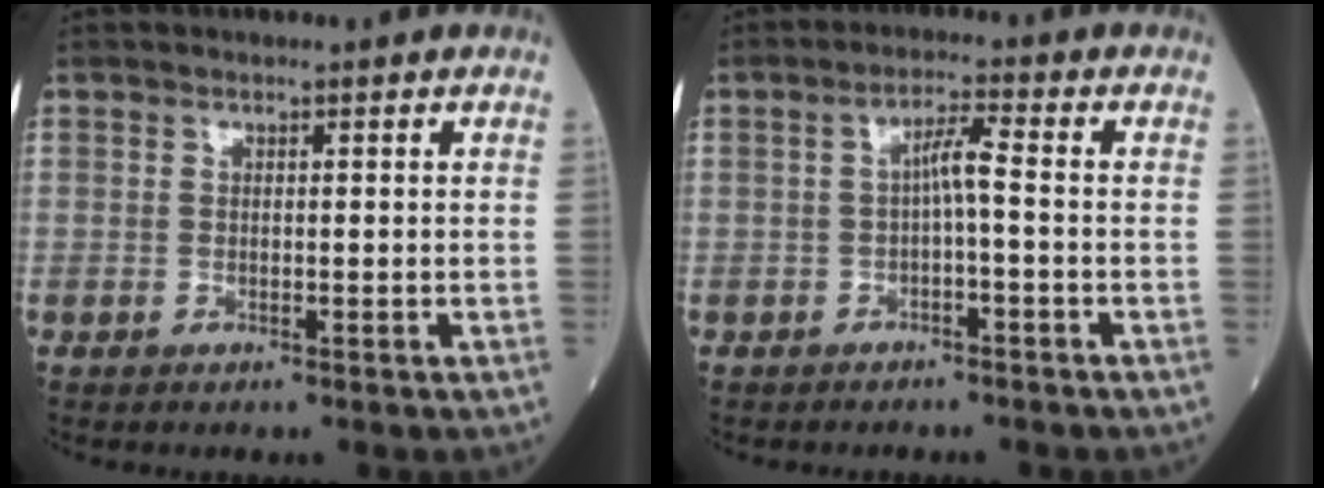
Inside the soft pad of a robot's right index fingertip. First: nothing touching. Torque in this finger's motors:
{"motor_torque": [0.58, -0.13, 0.22, 0.07]}